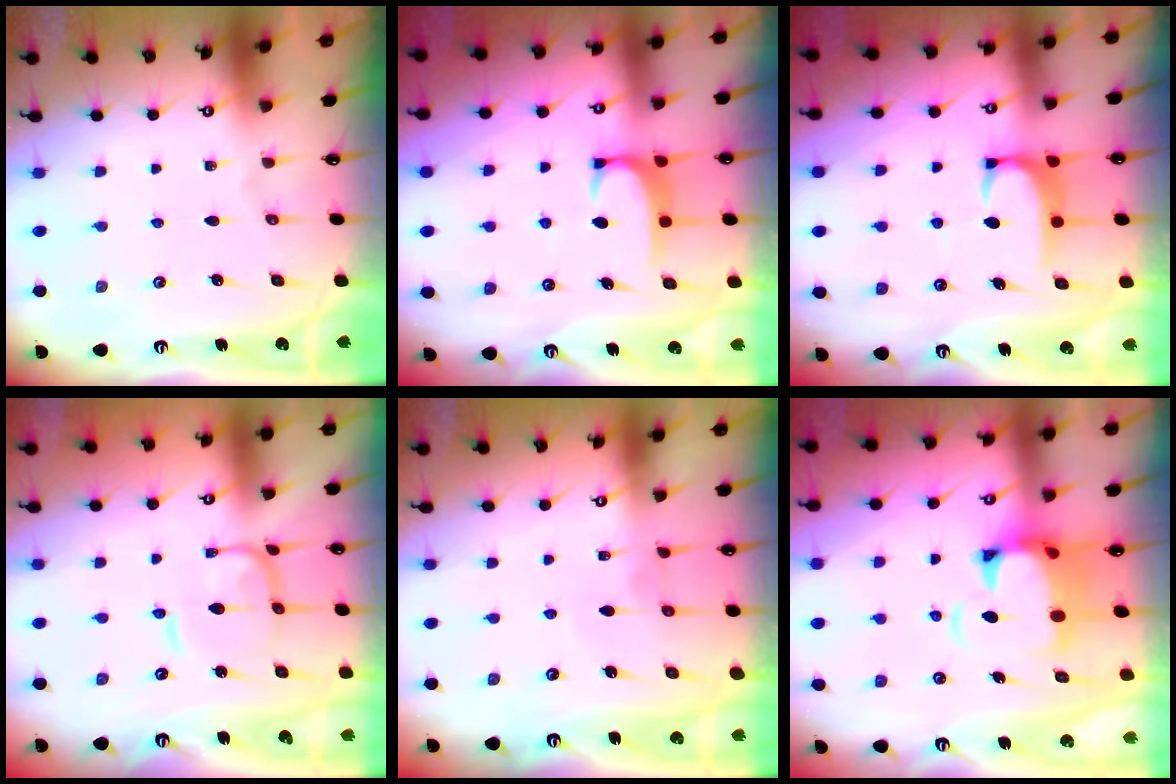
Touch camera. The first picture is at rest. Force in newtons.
{"total": 1.8, "press": 1.8, "slide": 0.5}
{"total": 1.9, "press": 1.8, "slide": 0.7}
{"total": 1.2, "press": 1.2, "slide": 0.4}
{"total": 1.8, "press": 1.8, "slide": 0.2}
{"total": 3.9, "press": 3.6, "slide": 1.4}